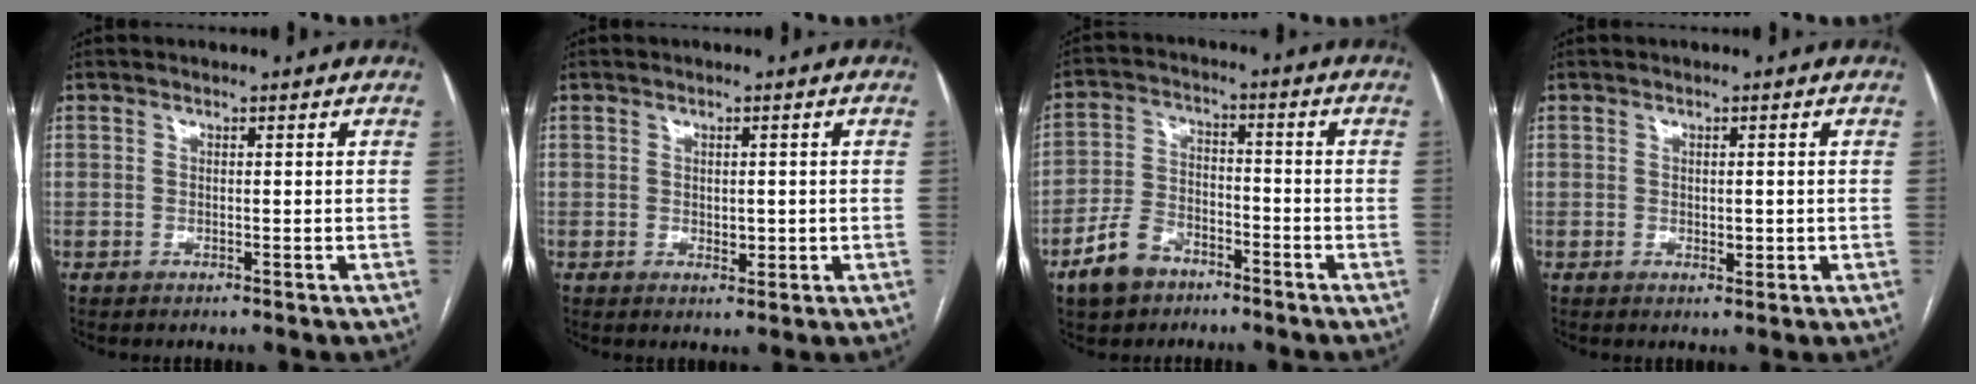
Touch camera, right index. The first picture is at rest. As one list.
[{"total": 2.1, "force": [-0.1, 1.1, 1.7], "torque": [-0.024, -0.003, 0.004]}, {"total": 8.0, "force": [-5.2, 5.0, 3.6], "torque": [-0.085, 0.011, -0.093]}, {"total": 1.7, "force": [-0.1, 0.9, 1.4], "torque": [-0.020, -0.002, 0.004]}]